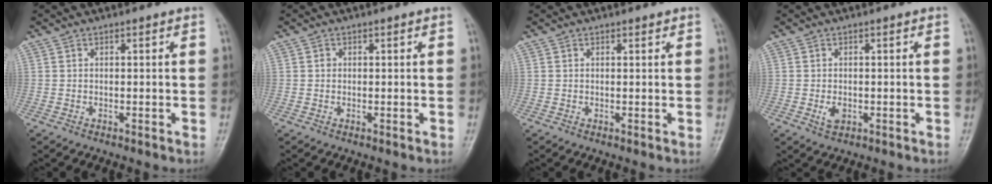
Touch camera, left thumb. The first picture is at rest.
{"total": 0.6, "force": [0.0, 0.6, 0.1], "torque": [0.006, 0.002, 0.000]}
{"total": 0.5, "force": [0.4, 0.2, 0.2], "torque": [-0.006, -0.004, 0.005]}
{"total": 2.3, "force": [-0.5, 1.5, 1.6], "torque": [-0.029, -0.002, -0.007]}